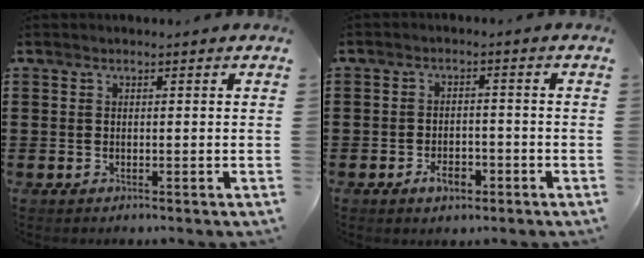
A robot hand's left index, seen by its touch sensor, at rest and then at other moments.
{"total": 3.4, "force": [-2.1, 1.7, 2.1], "torque": [-0.037, 0.004, -0.039]}